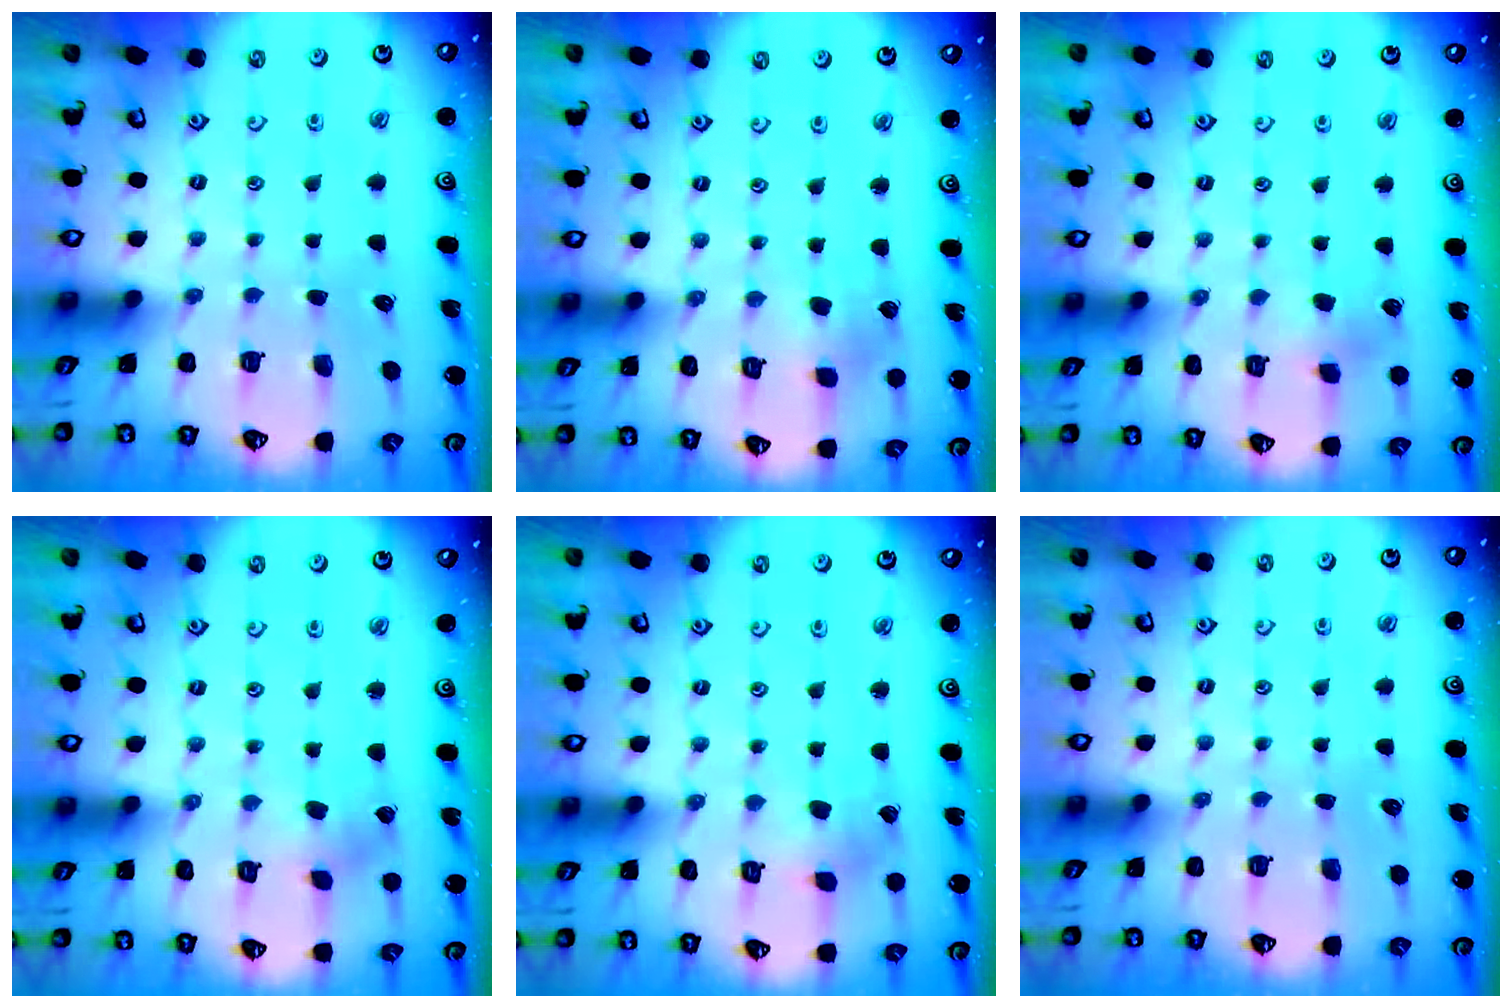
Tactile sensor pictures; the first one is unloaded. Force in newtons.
{"total": 2.7, "press": 2.7, "slide": 0.3}
{"total": 3.4, "press": 3.3, "slide": 0.9}
{"total": 1.6, "press": 1.6, "slide": 0.1}
{"total": 2.2, "press": 2.2, "slide": 0.3}
{"total": 0.0}